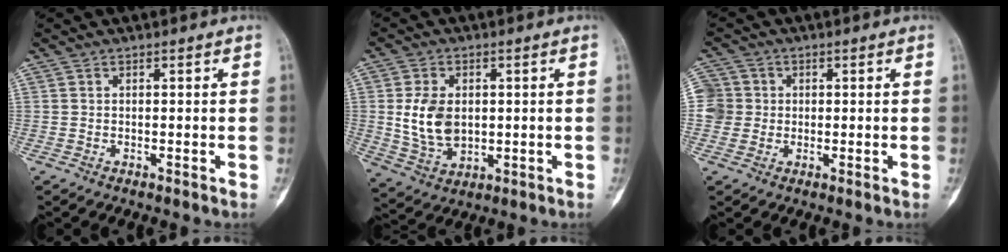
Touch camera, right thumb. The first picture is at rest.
{"total": 9.4, "force": [0.6, 6.6, 6.7], "torque": [-0.107, -0.010, 0.022]}
{"total": 5.8, "force": [0.2, 5.7, 0.9], "torque": [0.000, 0.012, 0.000]}